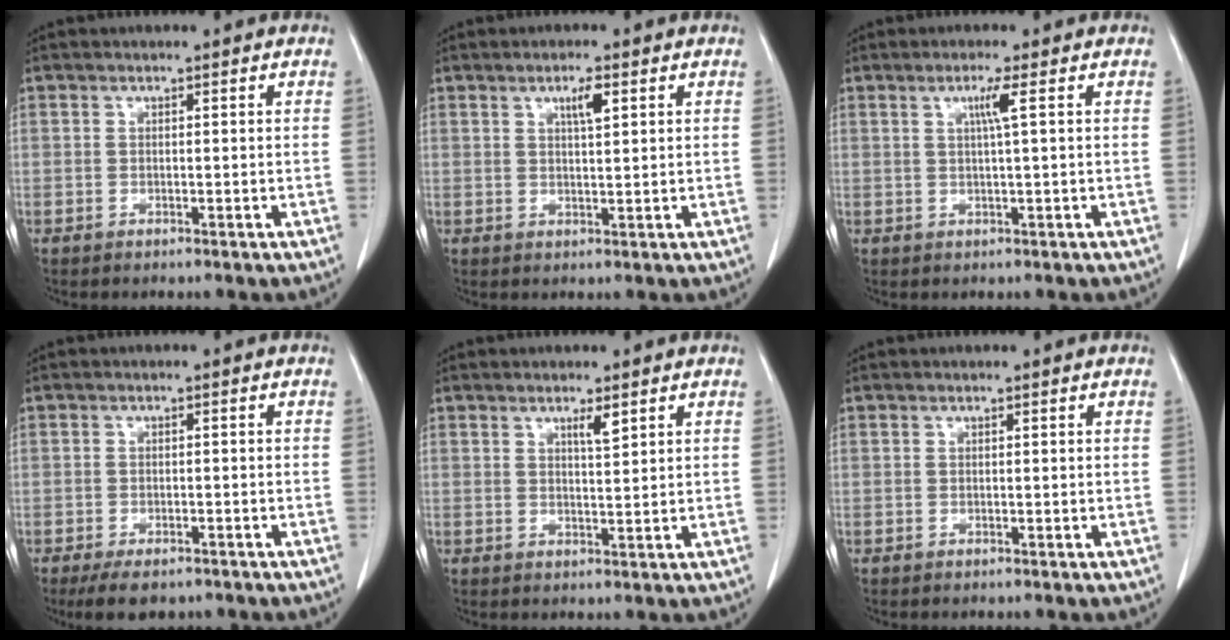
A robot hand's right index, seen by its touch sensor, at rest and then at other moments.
{"total": 3.0, "force": [1.5, 0.4, 2.6], "torque": [-0.044, -0.001, 0.024]}
{"total": 2.6, "force": [0.8, -0.6, 2.4], "torque": [-0.047, -0.002, 0.016]}
{"total": 5.1, "force": [-3.8, 2.4, 2.5], "torque": [-0.036, -0.005, -0.056]}
{"total": 2.4, "force": [1.5, 0.3, 1.8], "torque": [-0.034, -0.003, 0.026]}
{"total": 0.0}